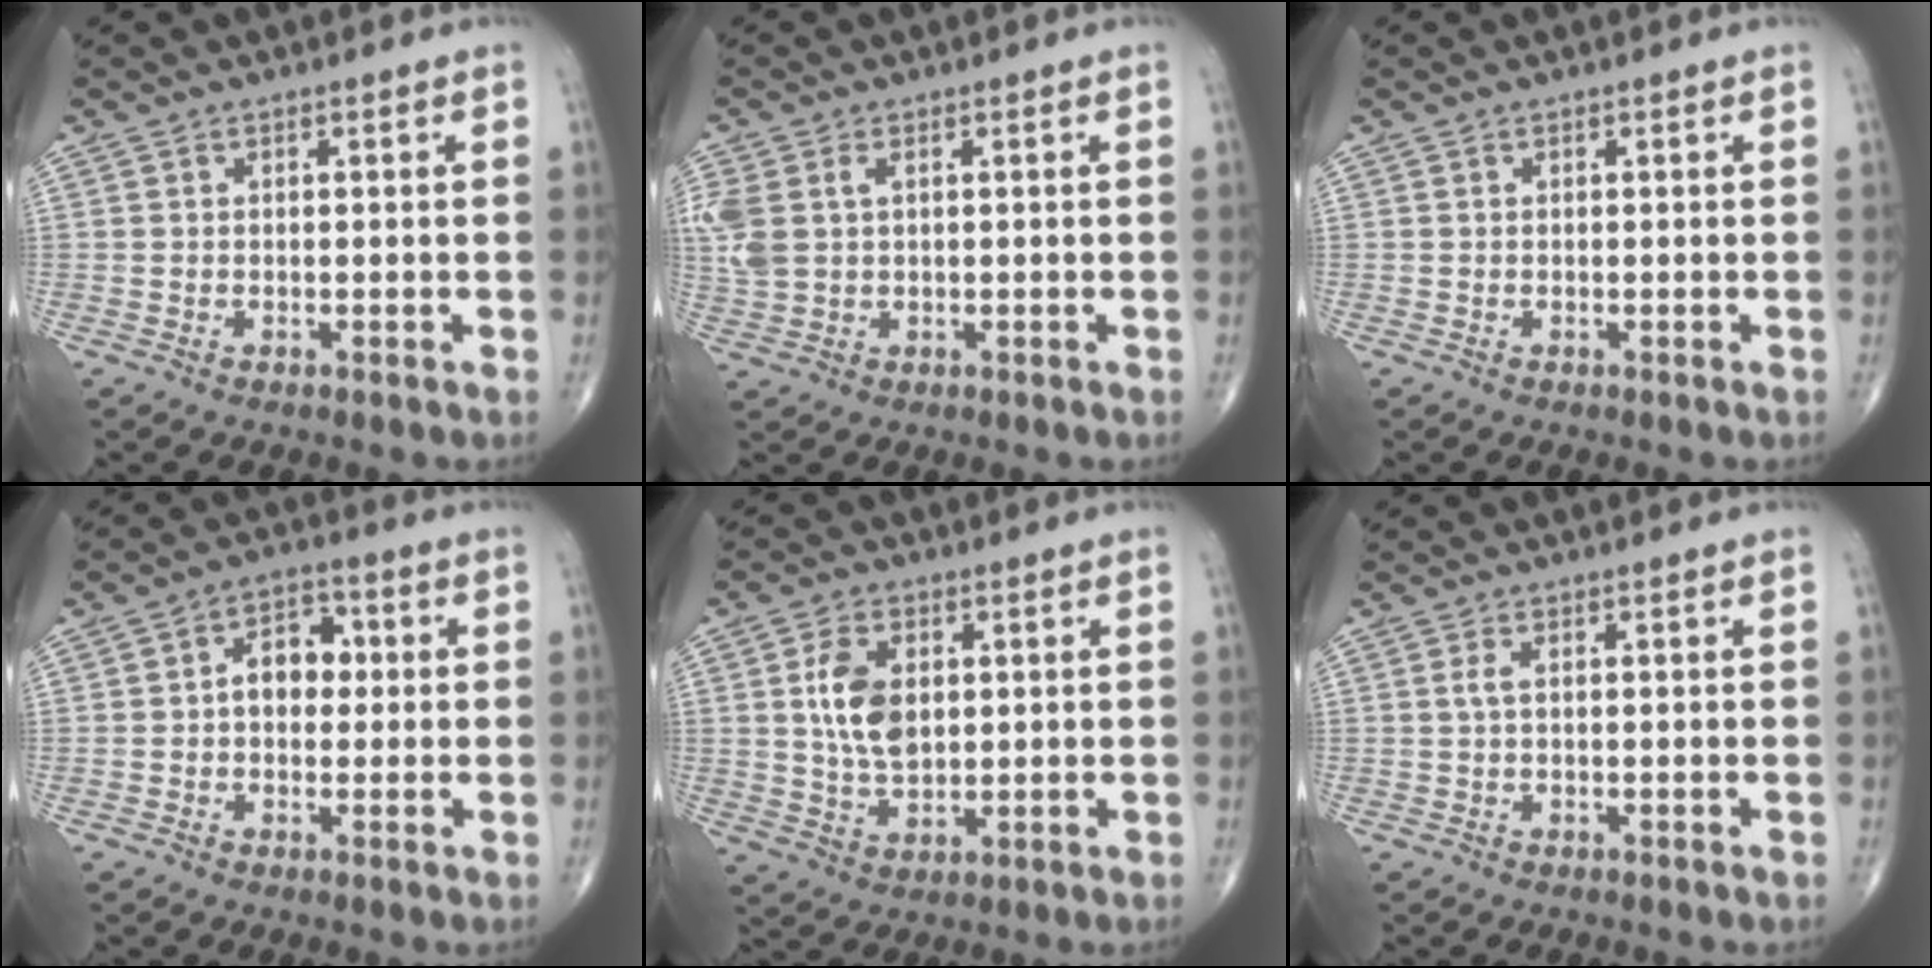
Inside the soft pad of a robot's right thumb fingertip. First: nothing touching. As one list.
[{"total": 8.0, "force": [1.8, 5.3, 5.7], "torque": [-0.164, 0.010, 0.044]}, {"total": 0.0}, {"total": 6.9, "force": [0.3, 4.9, 4.9], "torque": [-0.051, 0.021, -0.004]}, {"total": 8.8, "force": [1.6, 5.4, 6.8], "torque": [-0.118, -0.007, 0.034]}, {"total": 1.2, "force": [0.1, 0.4, 1.2], "torque": [-0.033, 0.002, 0.002]}]